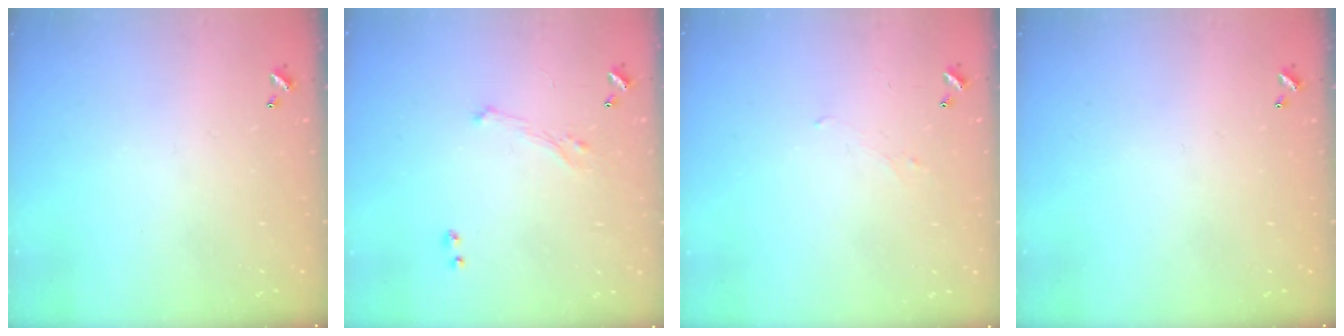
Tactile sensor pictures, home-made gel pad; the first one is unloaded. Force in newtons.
{"total": 0.7, "press": 0.0, "slide": 0.7}
{"total": 0.7, "press": 0.2, "slide": 0.7}
{"total": 0.0}